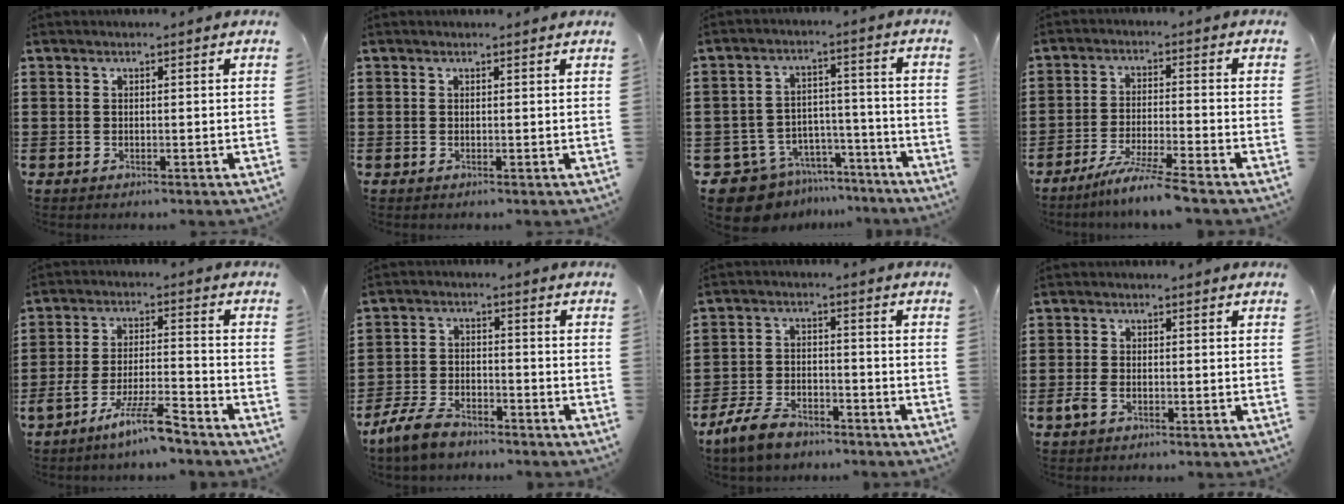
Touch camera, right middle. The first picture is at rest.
{"total": 0.0}
{"total": 9.5, "force": [-8.6, 3.5, 2.2], "torque": [-0.056, 0.027, -0.167]}
{"total": 5.7, "force": [-4.9, -0.8, 2.9], "torque": [-0.056, -0.020, -0.092]}
{"total": 8.1, "force": [-6.2, 0.5, 5.1], "torque": [-0.114, -0.011, -0.122]}
{"total": 6.1, "force": [-5.1, 2.0, 2.6], "torque": [-0.068, 0.002, -0.103]}
{"total": 6.3, "force": [-5.1, 2.3, 2.9], "torque": [-0.073, 0.003, -0.102]}
{"total": 2.2, "force": [-0.9, 1.1, 1.7], "torque": [-0.048, -0.004, -0.021]}